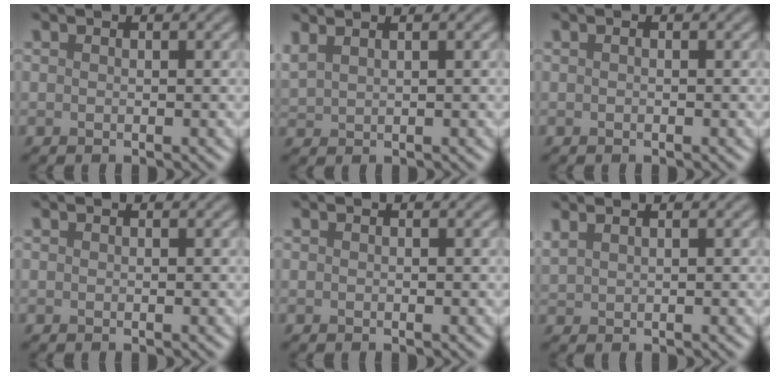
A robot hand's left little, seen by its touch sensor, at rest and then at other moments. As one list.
[{"total": 1.7, "force": [1.3, 0.5, 1.1], "torque": [-0.034, 0.010, 0.032]}, {"total": 0.0}, {"total": 0.0}, {"total": 0.0}, {"total": 1.1, "force": [1.0, 0.1, 0.5], "torque": [-0.018, 0.007, 0.025]}]